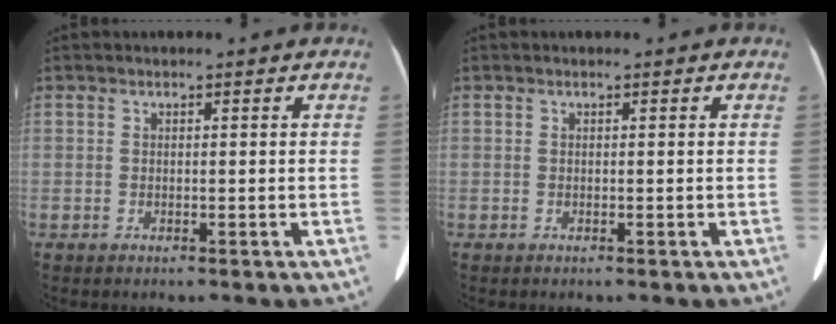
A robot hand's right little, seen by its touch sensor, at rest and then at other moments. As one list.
[{"total": 0.0}]